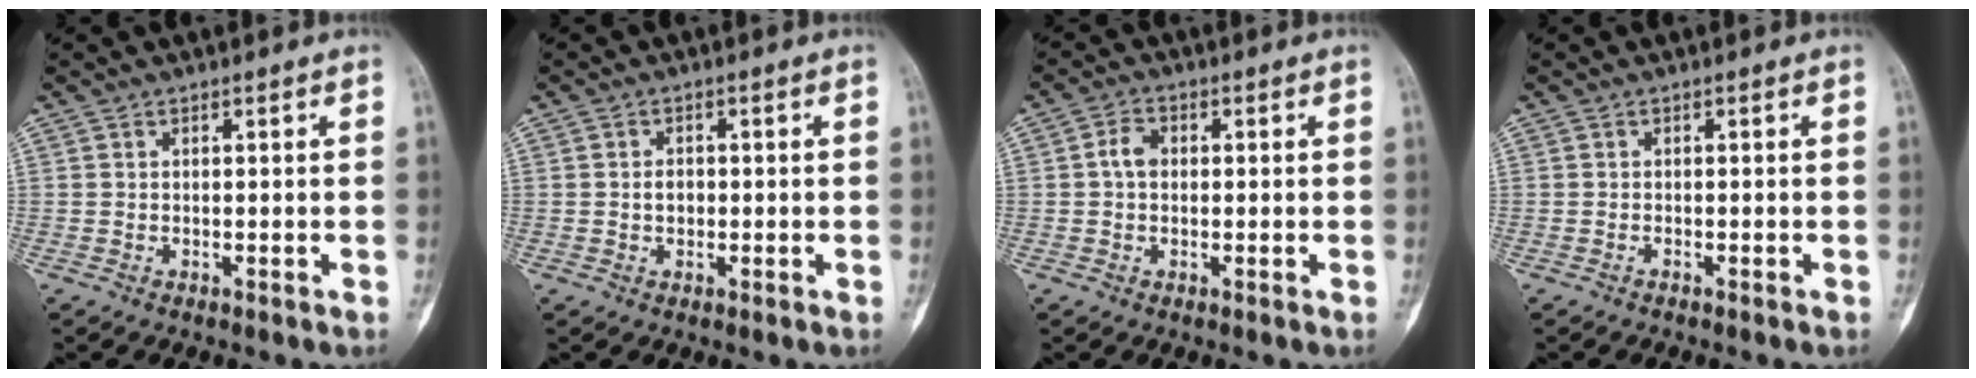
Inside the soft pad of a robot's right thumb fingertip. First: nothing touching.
{"total": 2.1, "force": [-0.2, 1.6, 1.3], "torque": [-0.014, 0.004, -0.003]}
{"total": 3.3, "force": [0.1, 2.5, 2.2], "torque": [-0.036, 0.010, -0.004]}
{"total": 0.0}